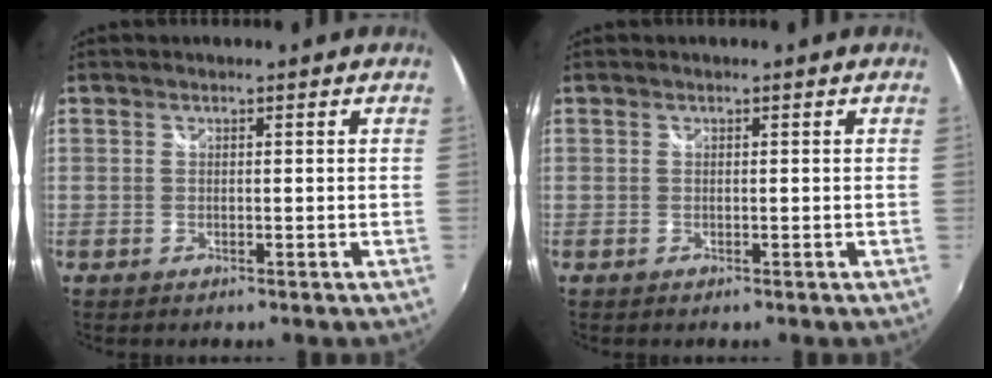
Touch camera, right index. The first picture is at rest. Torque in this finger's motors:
{"motor_torque": [-0.01, 0.01, 0.00, 0.00]}